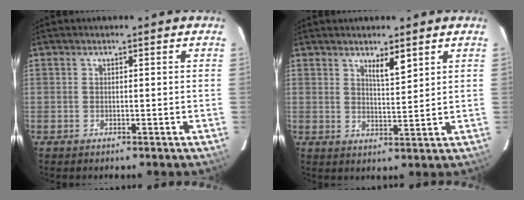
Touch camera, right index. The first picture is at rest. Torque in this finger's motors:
{"motor_torque": [0.06, 0.05, 0.07, 0.05]}